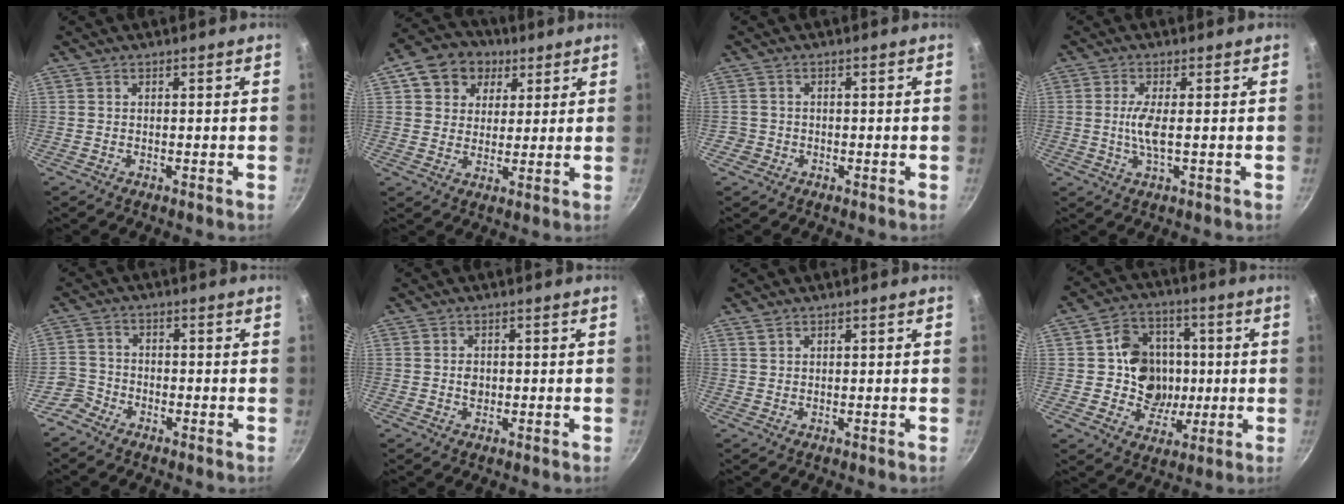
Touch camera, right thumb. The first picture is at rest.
{"total": 10.6, "force": [4.7, 8.4, 4.4], "torque": [-0.050, 0.002, 0.068]}
{"total": 1.9, "force": [-0.8, 1.7, 0.2], "torque": [0.005, 0.013, -0.010]}
{"total": 4.5, "force": [-0.1, 1.0, 4.3], "torque": [-0.102, -0.001, -0.003]}
{"total": 4.0, "force": [-3.1, 2.5, 0.4], "torque": [0.003, 0.039, -0.068]}
{"total": 1.8, "force": [-0.1, 1.5, 1.1], "torque": [-0.014, 0.003, -0.002]}
{"total": 1.1, "force": [0.8, 0.6, 0.5], "torque": [-0.007, -0.001, 0.016]}
{"total": 12.8, "force": [0.6, 11.5, 5.5], "torque": [-0.044, 0.007, 0.010]}